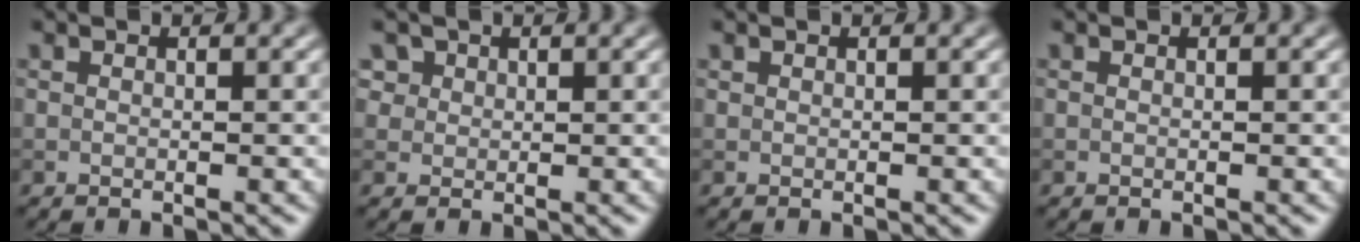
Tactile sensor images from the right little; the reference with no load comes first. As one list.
[{"total": 3.4, "force": [1.9, 2.5, 1.3], "torque": [-0.041, 0.002, 0.040]}, {"total": 0.0}, {"total": 0.0}]